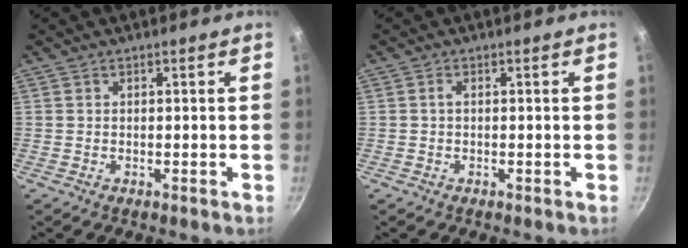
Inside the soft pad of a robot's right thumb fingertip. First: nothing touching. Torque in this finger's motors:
{"motor_torque": [-0.17, 0.13, -0.48, 0.02, 0.06]}